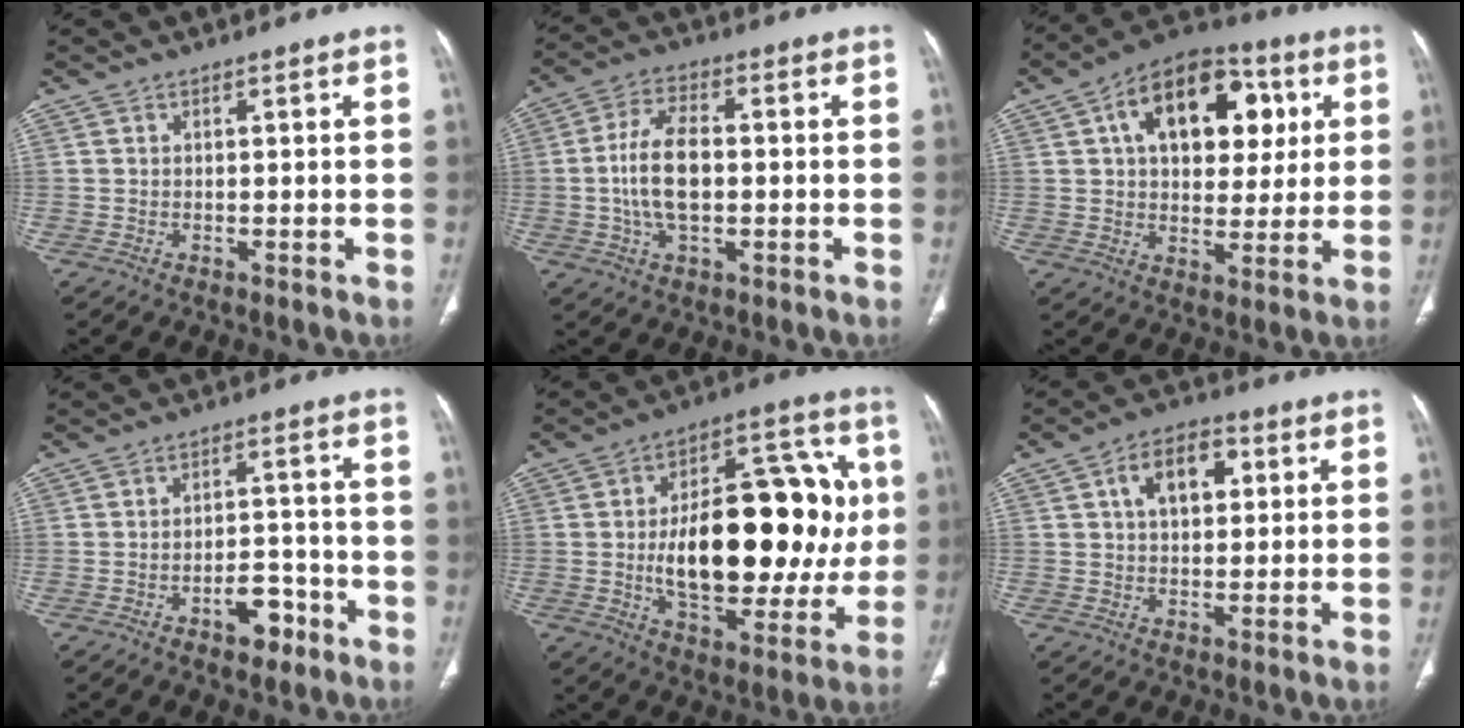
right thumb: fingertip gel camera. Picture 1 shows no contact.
{"total": 10.6, "force": [-0.5, 5.6, 9.0], "torque": [-0.177, 0.012, -0.012]}
{"total": 19.3, "force": [5.6, 12.1, 13.9], "torque": [-0.165, 0.009, 0.080]}
{"total": 6.1, "force": [-3.5, 3.4, 3.6], "torque": [-0.030, 0.035, -0.049]}
{"total": 29.0, "force": [0.4, 14.8, 25.0], "torque": [-0.340, 0.011, 0.015]}
{"total": 8.8, "force": [2.4, 5.6, 6.3], "torque": [-0.084, 0.012, 0.033]}